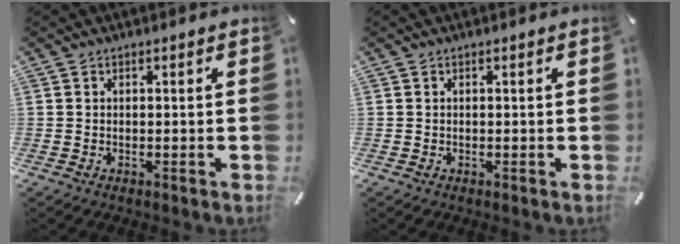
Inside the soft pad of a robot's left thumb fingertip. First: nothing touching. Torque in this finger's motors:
{"motor_torque": [0.00, 0.00, 0.01, 0.02, 0.00]}